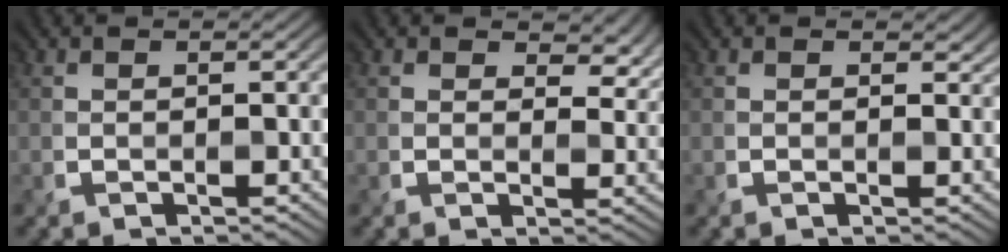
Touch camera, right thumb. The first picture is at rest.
{"total": 5.7, "force": [3.1, 3.2, 3.6], "torque": [-0.048, -0.004, 0.046]}
{"total": 1.4, "force": [0.8, 0.9, 0.8], "torque": [-0.011, -0.002, 0.013]}